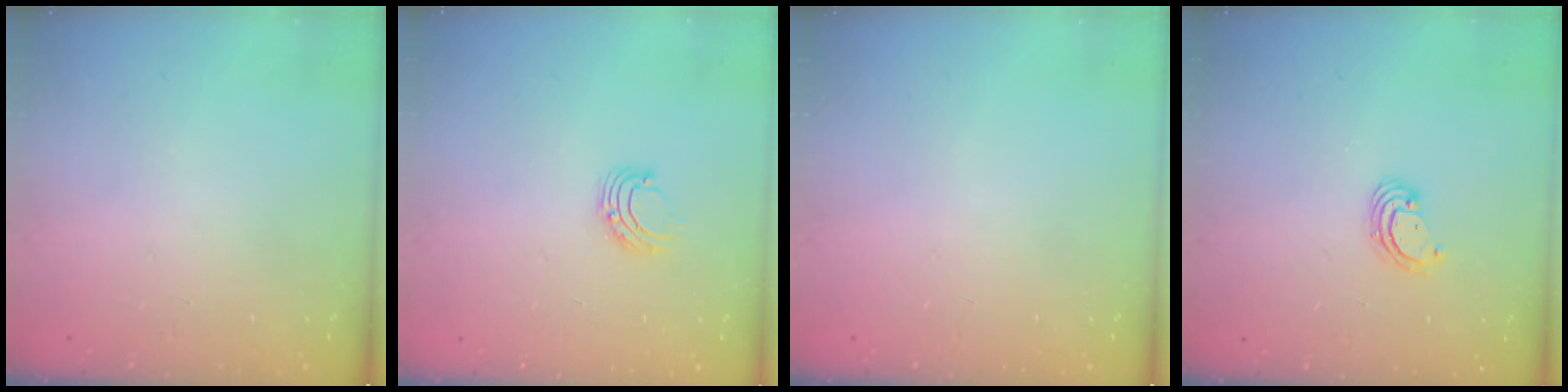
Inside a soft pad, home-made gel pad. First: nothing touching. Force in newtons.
{"total": 5.4, "press": 5.4, "slide": 0.6}
{"total": 0.0}
{"total": 3.5, "press": 3.5, "slide": 0.2}